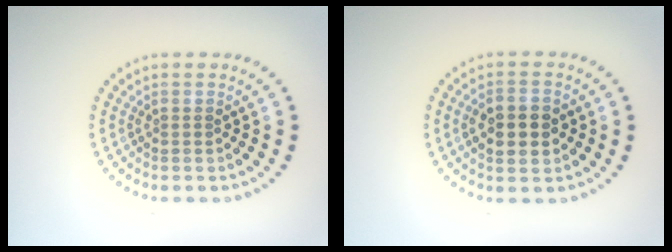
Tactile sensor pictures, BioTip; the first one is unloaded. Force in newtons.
{"total": 4.6, "press": 4.6, "slide": 0.2}